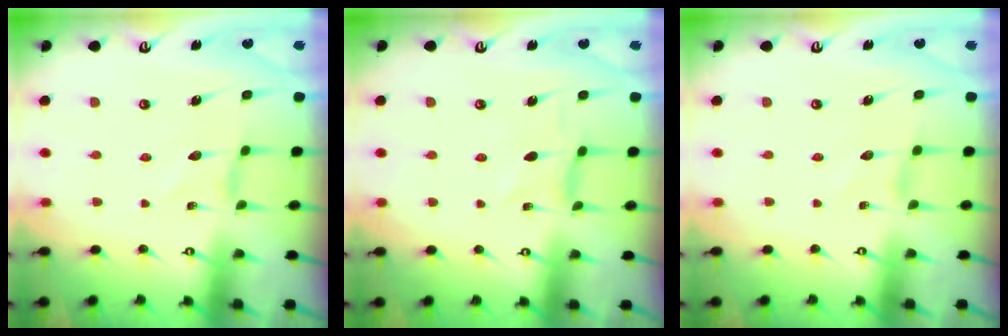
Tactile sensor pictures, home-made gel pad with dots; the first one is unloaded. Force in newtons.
{"total": 0.0}
{"total": 0.0}